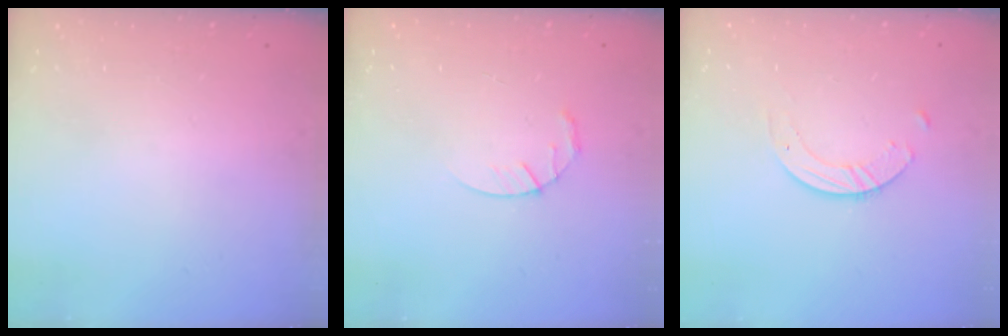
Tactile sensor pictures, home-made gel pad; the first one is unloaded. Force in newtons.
{"total": 3.6, "press": 3.6, "slide": 0.5}
{"total": 3.8, "press": 3.8, "slide": 0.4}